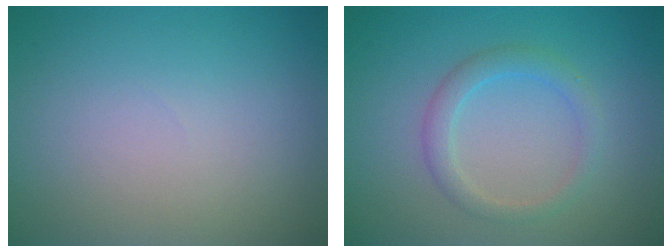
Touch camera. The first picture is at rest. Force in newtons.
{"total": 2.2, "press": 2.2, "slide": 0.1}